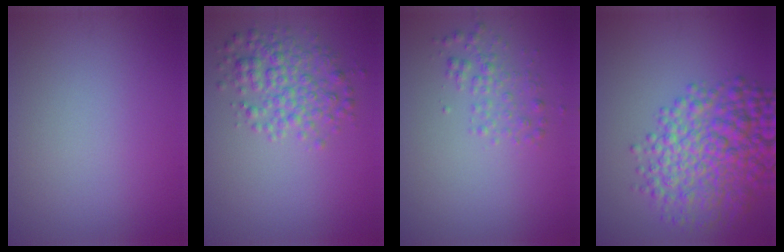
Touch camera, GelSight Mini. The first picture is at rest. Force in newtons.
{"total": 3.9, "press": 3.9, "slide": 0.1}
{"total": 1.9, "press": 1.9, "slide": 0.1}
{"total": 8.1, "press": 8.1, "slide": 0.2}